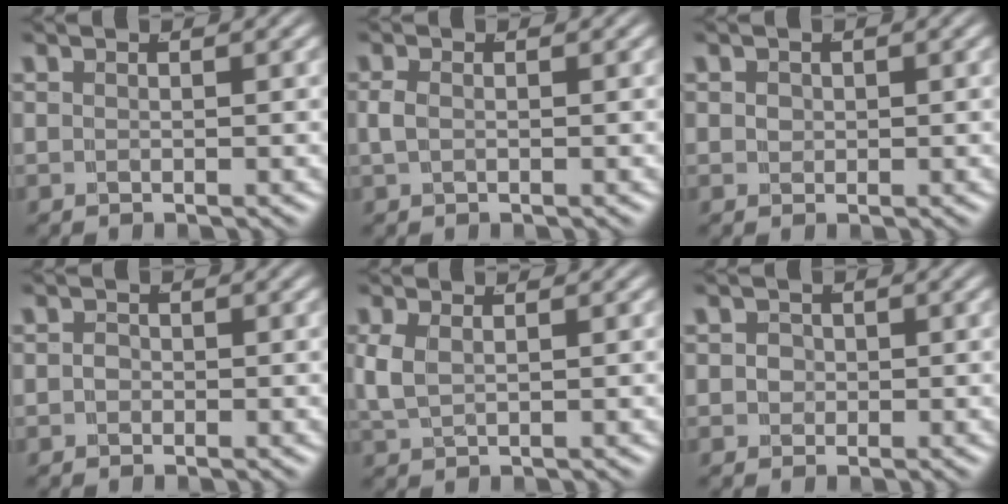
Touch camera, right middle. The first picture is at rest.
{"total": 0.9, "force": [0.0, 0.4, 0.8], "torque": [-0.020, -0.003, 0.005]}
{"total": 0.6, "force": [0.2, 0.5, 0.2], "torque": [-0.004, -0.007, 0.011]}
{"total": 0.7, "force": [-0.4, 0.6, 0.0], "torque": [-0.001, -0.007, -0.006]}
{"total": 2.4, "force": [0.5, 1.6, 1.7], "torque": [-0.044, -0.005, 0.020]}
{"total": 1.7, "force": [-0.1, 1.7, 0.3], "torque": [-0.008, -0.007, -0.002]}